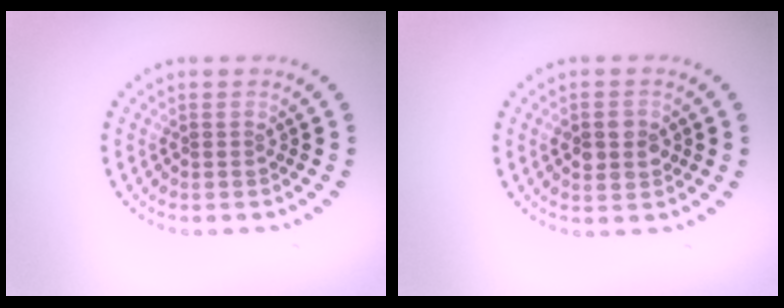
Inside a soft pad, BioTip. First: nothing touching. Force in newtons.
{"total": 2.4, "press": 2.4, "slide": 0.3}